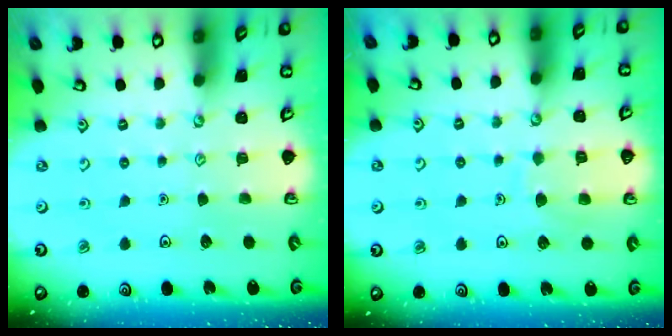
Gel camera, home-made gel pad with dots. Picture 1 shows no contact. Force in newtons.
{"total": 6.3, "press": 6.2, "slide": 0.6}